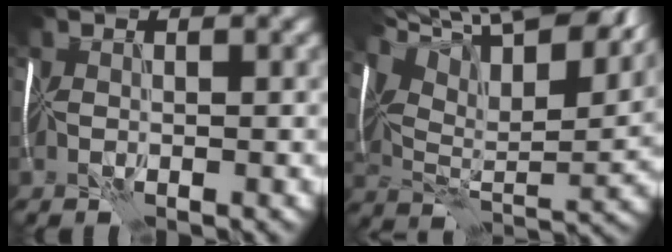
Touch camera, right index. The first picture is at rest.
{"total": 14.7, "force": [9.6, 5.1, 9.9], "torque": [-0.181, 0.046, 0.160]}